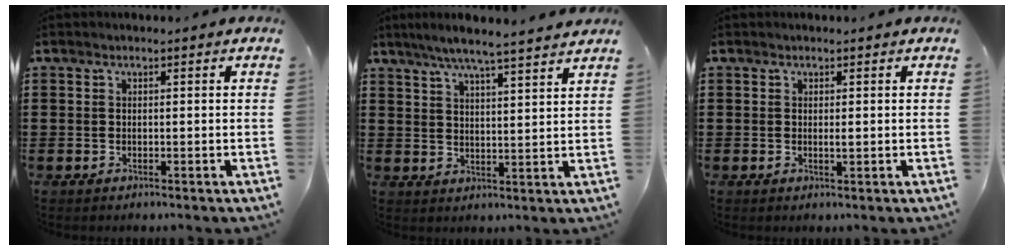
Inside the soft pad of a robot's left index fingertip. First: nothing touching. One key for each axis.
{"total": 5.8, "fx": 5.1, "fy": -0.6, "fz": 2.6, "tx": -0.066, "ty": -0.019, "tz": 0.088}
{"total": 0.7, "fx": 0.1, "fy": 0.1, "fz": 0.7, "tx": -0.014, "ty": -0.004, "tz": 0.004}